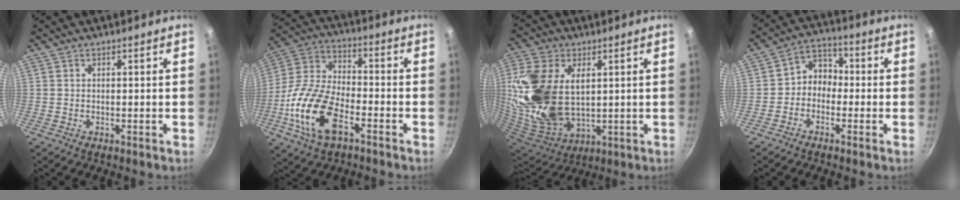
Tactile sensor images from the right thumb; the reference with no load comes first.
{"total": 17.5, "force": [-7.0, 8.9, 13.3], "torque": [-0.256, 0.033, -0.147]}
{"total": 22.3, "force": [4.0, 13.8, 17.1], "torque": [-0.346, -0.028, 0.088]}
{"total": 6.0, "force": [-1.5, 4.9, 3.2], "torque": [-0.019, 0.035, -0.043]}